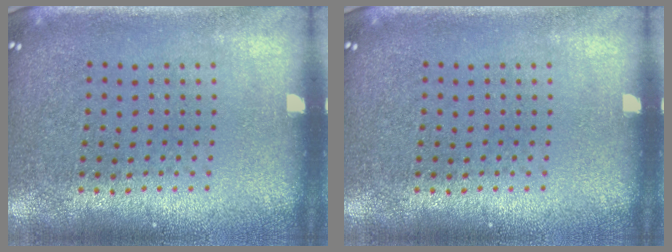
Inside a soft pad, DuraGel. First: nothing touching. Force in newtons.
{"total": 0.0}